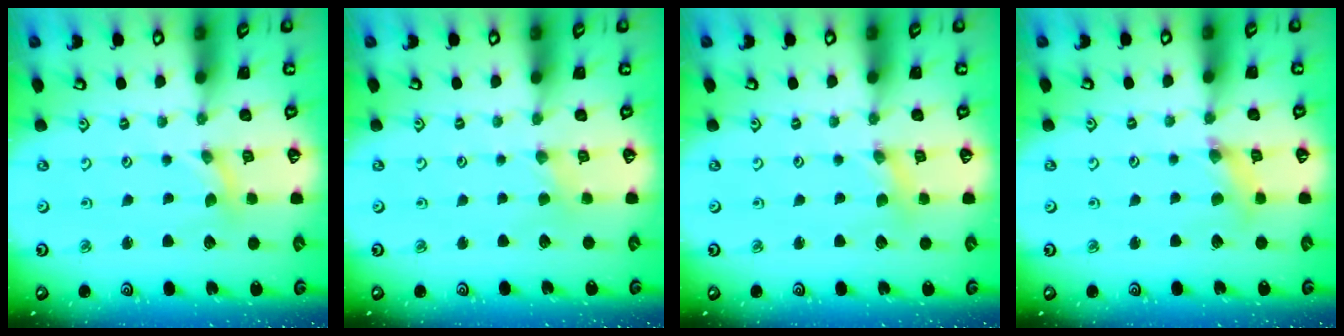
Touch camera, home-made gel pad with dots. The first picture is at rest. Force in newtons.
{"total": 1.8, "press": 1.8, "slide": 0.4}
{"total": 1.2, "press": 1.1, "slide": 0.3}
{"total": 3.7, "press": 3.6, "slide": 0.4}